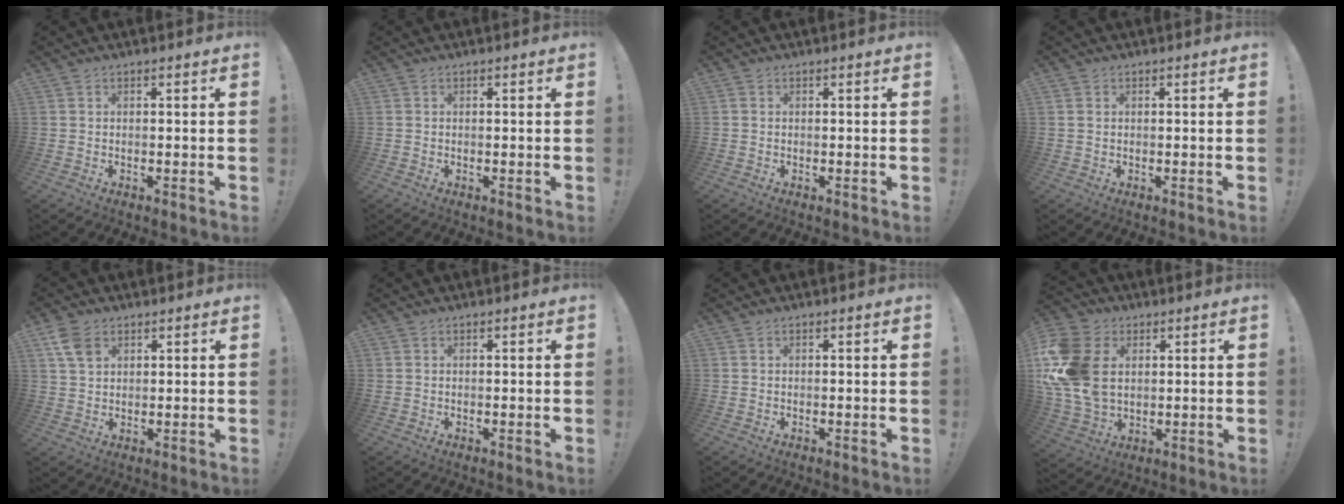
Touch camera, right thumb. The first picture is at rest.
{"total": 0.0}
{"total": 0.0}
{"total": 0.9, "force": [0.3, 0.8, 0.3], "torque": [-0.010, 0.005, 0.006]}
{"total": 6.4, "force": [3.1, 4.3, 3.7], "torque": [-0.053, -0.008, 0.062]}
{"total": 0.0}
{"total": 0.0}
{"total": 20.2, "force": [3.3, 15.1, 13.0], "torque": [-0.267, -0.008, 0.067]}